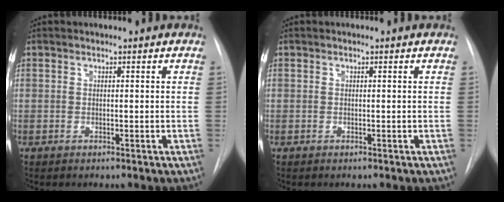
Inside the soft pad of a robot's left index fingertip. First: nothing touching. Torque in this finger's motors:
{"motor_torque": [-0.08, -0.01, 0.03, 0.01]}